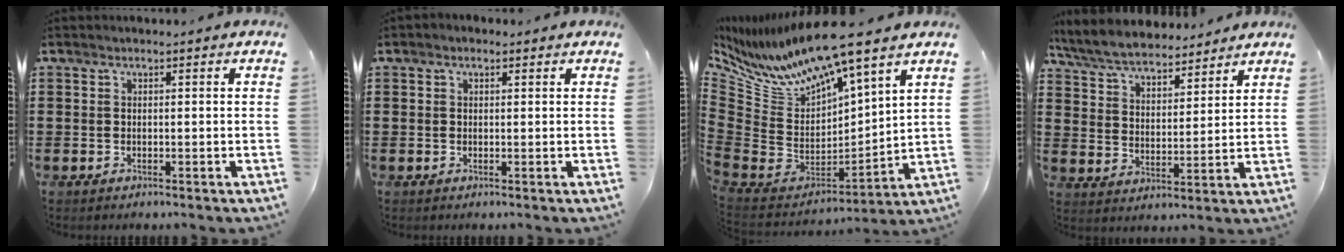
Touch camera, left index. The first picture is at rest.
{"total": 0.7, "force": [0.2, 0.6, 0.3], "torque": [-0.007, 0.006, 0.004]}
{"total": 9.6, "force": [8.0, 1.5, 5.1], "torque": [-0.148, -0.068, 0.132]}
{"total": 6.7, "force": [6.4, 1.2, 1.8], "torque": [-0.062, -0.026, 0.115]}